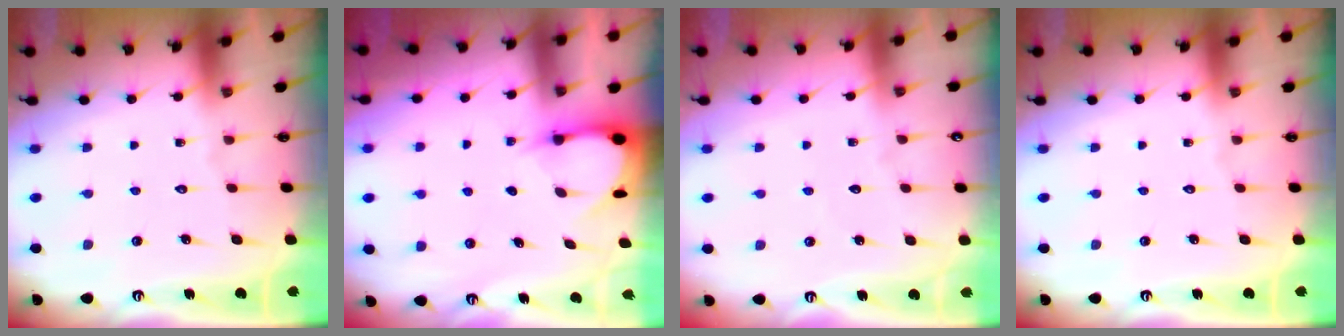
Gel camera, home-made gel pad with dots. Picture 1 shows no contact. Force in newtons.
{"total": 3.3, "press": 3.3, "slide": 0.4}
{"total": 2.4, "press": 2.4, "slide": 0.2}
{"total": 0.0}